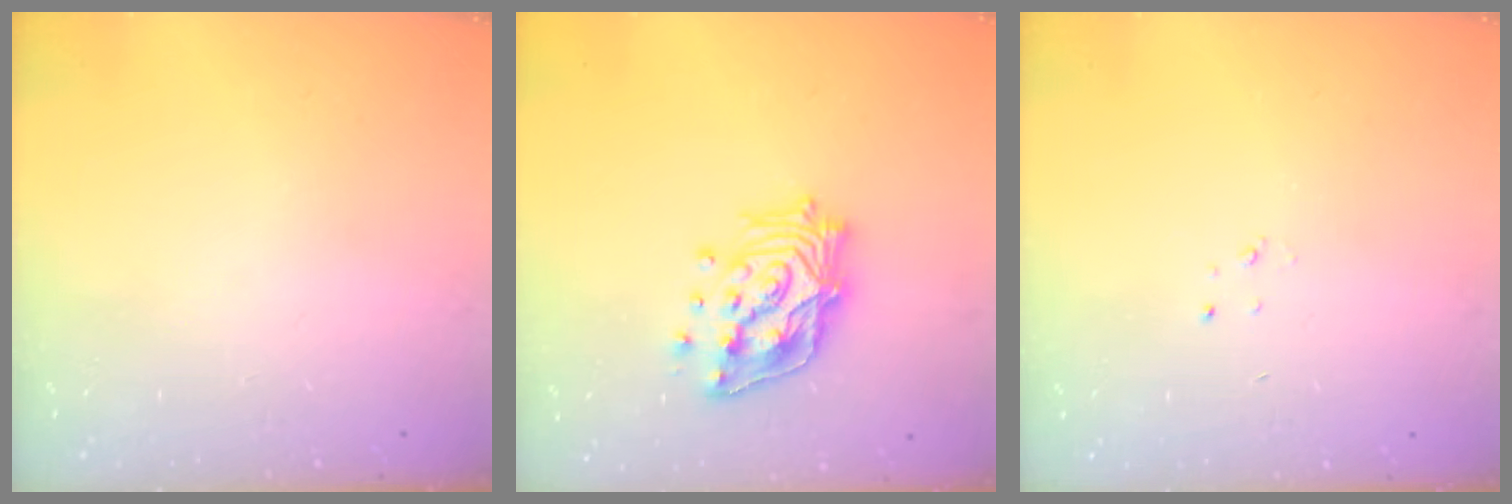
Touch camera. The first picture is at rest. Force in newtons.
{"total": 18.3, "press": 18.1, "slide": 2.4}
{"total": 2.3, "press": 2.3, "slide": 0.3}